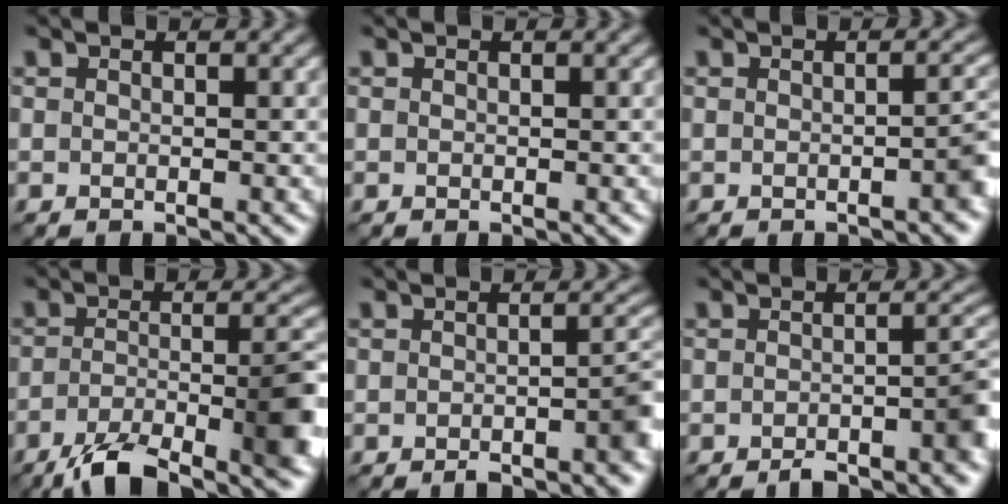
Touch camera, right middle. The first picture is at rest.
{"total": 0.0}
{"total": 2.0, "force": [-0.7, 0.5, 1.8], "torque": [-0.019, 0.008, -0.012]}
{"total": 9.7, "force": [-5.4, 2.7, 7.5], "torque": [-0.123, -0.004, -0.094]}
{"total": 3.4, "force": [-2.0, 0.8, 2.6], "torque": [-0.033, 0.006, -0.033]}
{"total": 4.2, "force": [-2.7, 1.1, 3.0], "torque": [-0.040, 0.006, -0.042]}